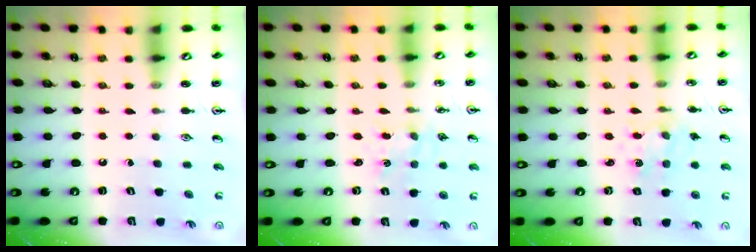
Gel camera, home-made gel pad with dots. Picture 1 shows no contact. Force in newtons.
{"total": 0.7, "press": 0.7, "slide": 0.1}
{"total": 1.5, "press": 1.5, "slide": 0.0}